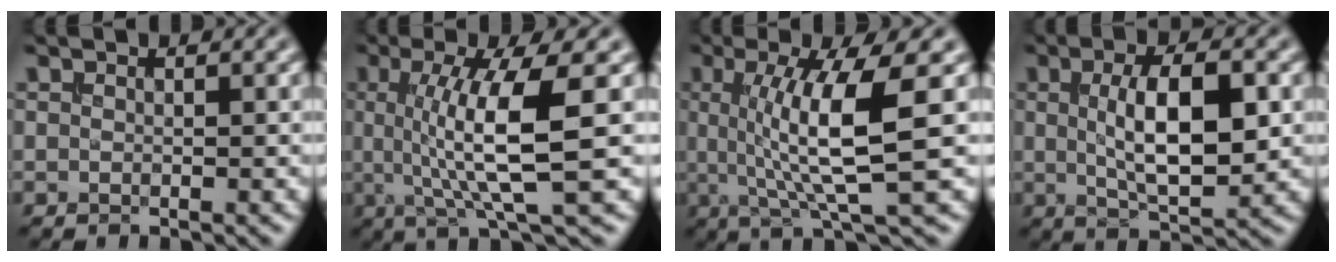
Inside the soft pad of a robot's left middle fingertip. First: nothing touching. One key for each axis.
{"total": 7.8, "fx": 0.6, "fy": 1.5, "fz": 7.6, "tx": -0.124, "ty": -0.003, "tz": 0.011}
{"total": 8.0, "fx": 0.8, "fy": 1.6, "fz": 7.8, "tx": -0.123, "ty": -0.004, "tz": 0.015}
{"total": 7.1, "fx": 0.5, "fy": 2.4, "fz": 6.7, "tx": -0.119, "ty": -0.001, "tz": 0.010}